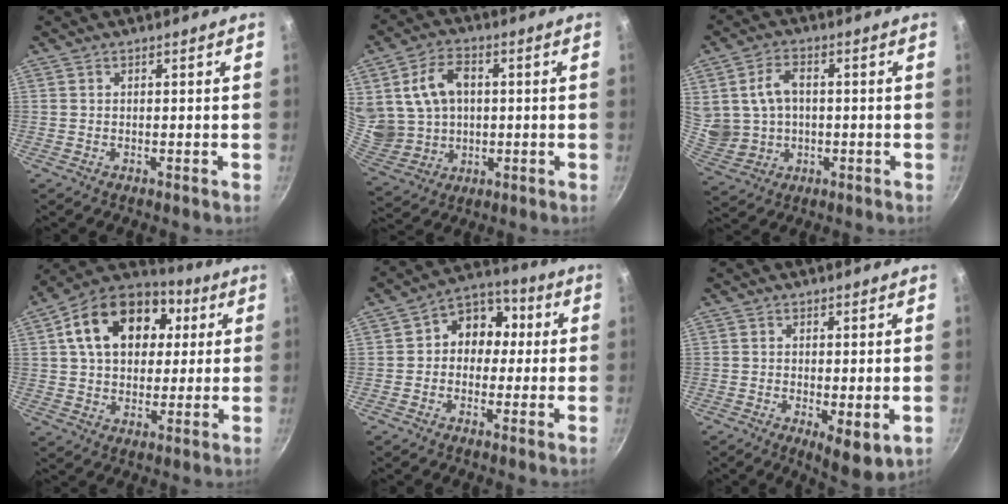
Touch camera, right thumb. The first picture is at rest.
{"total": 15.0, "force": [2.8, 11.6, 9.1], "torque": [-0.167, 0.000, 0.068]}
{"total": 10.9, "force": [1.2, 8.5, 6.7], "torque": [-0.113, 0.004, 0.037]}
{"total": 20.2, "force": [5.8, 14.2, 13.1], "torque": [-0.206, 0.018, 0.084]}
{"total": 9.9, "force": [0.8, 8.3, 5.3], "torque": [-0.023, 0.024, -0.008]}
{"total": 6.2, "force": [-1.0, 2.2, 5.7], "torque": [-0.077, -0.017, -0.006]}